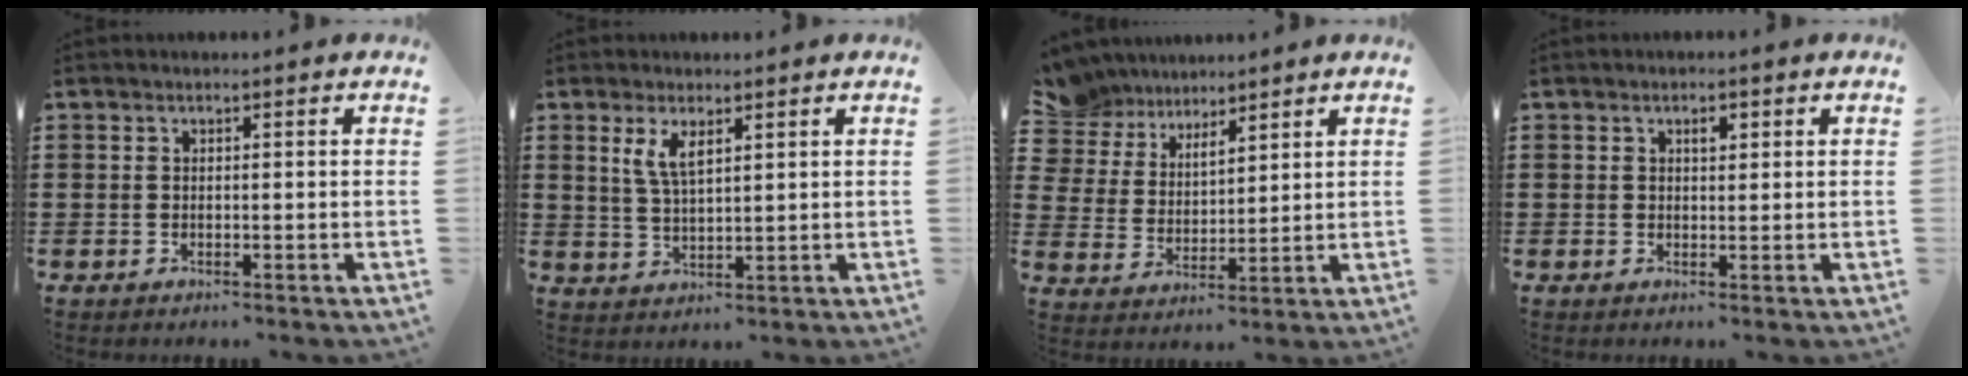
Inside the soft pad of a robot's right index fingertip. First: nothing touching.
{"total": 4.2, "force": [2.0, 1.5, 3.3], "torque": [-0.073, 0.005, 0.034]}
{"total": 6.5, "force": [6.0, 2.5, 0.0], "torque": [-0.034, -0.020, 0.115]}
{"total": 1.4, "force": [0.6, 0.7, 1.1], "torque": [-0.014, 0.004, 0.009]}